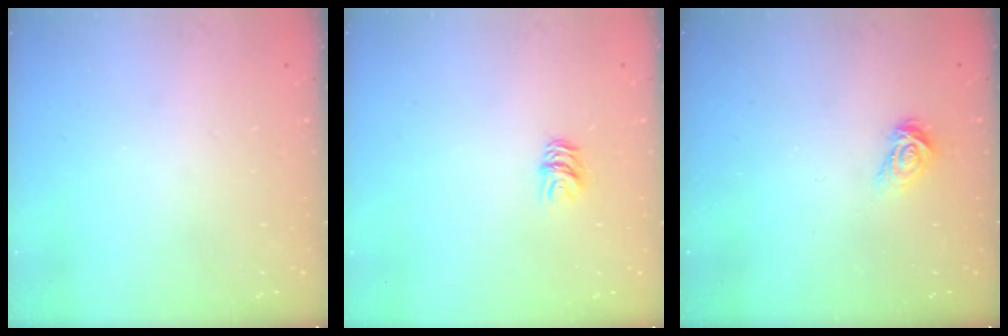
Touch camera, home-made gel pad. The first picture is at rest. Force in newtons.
{"total": 5.7, "press": 5.7, "slide": 0.5}
{"total": 3.9, "press": 3.9, "slide": 0.4}